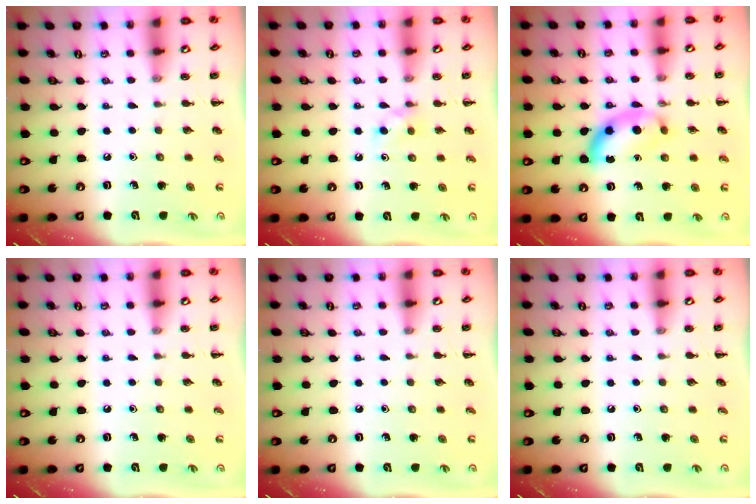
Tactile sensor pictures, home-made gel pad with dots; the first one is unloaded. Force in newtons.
{"total": 3.5, "press": 3.4, "slide": 1.1}
{"total": 9.5, "press": 9.5, "slide": 0.7}
{"total": 0.0}
{"total": 0.0}
{"total": 0.0}